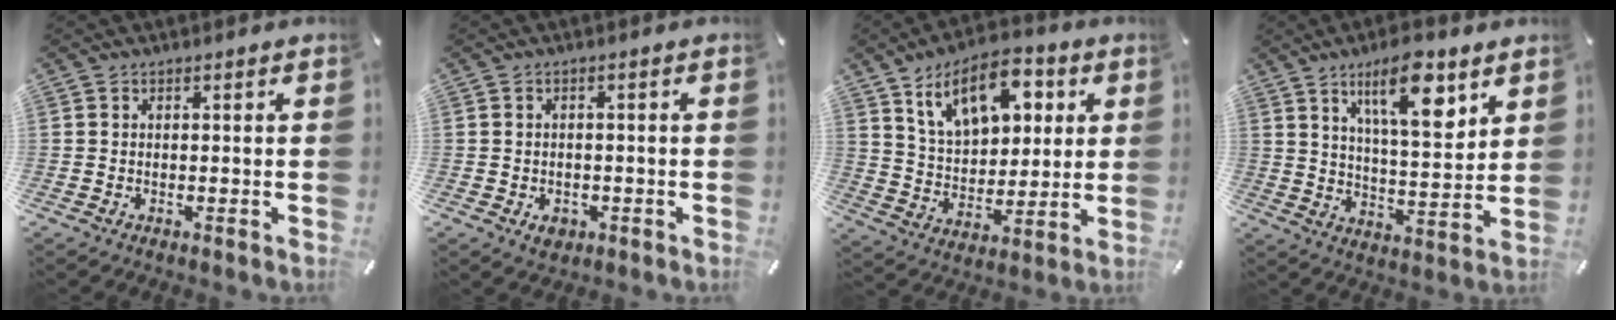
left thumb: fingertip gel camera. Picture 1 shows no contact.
{"total": 3.3, "force": [-1.4, 2.5, 1.6], "torque": [-0.033, 0.006, -0.026]}
{"total": 15.5, "force": [8.3, 9.4, 9.2], "torque": [-0.158, -0.019, 0.150]}
{"total": 14.6, "force": [8.5, 5.1, 10.7], "torque": [-0.169, -0.038, 0.141]}